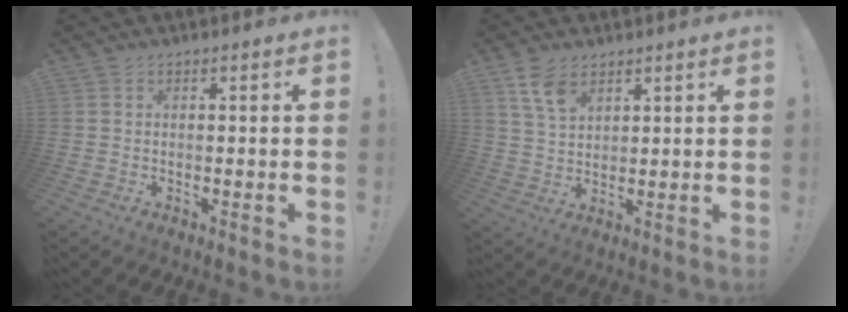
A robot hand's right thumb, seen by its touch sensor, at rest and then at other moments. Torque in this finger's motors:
{"motor_torque": [-0.05, 0.24, 0.75, -0.18, -0.03]}